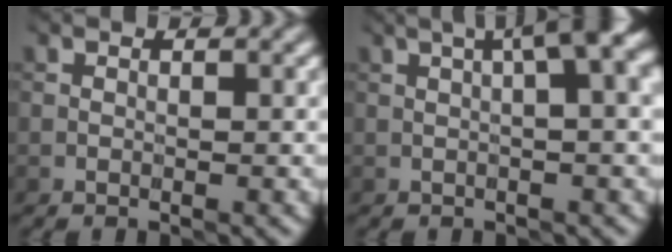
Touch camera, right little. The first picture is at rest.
{"total": 6.4, "force": [2.0, 1.6, 5.9], "torque": [-0.071, 0.024, 0.026]}